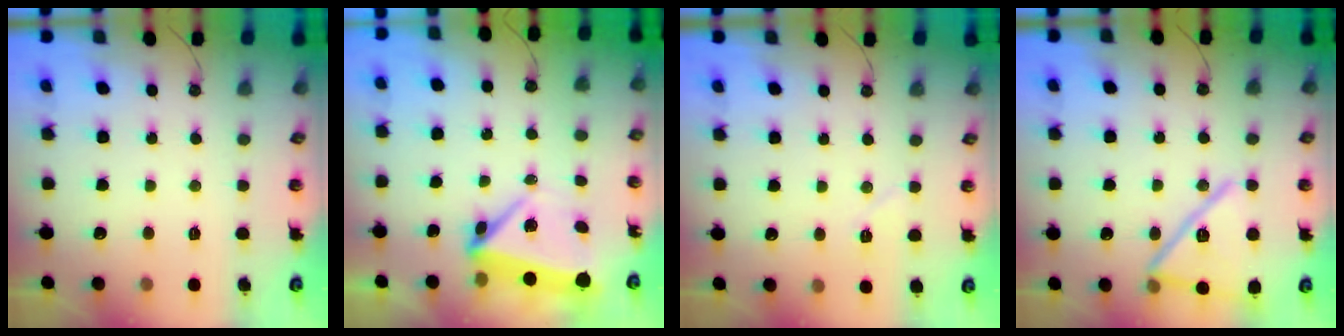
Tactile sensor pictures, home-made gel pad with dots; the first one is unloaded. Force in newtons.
{"total": 5.6, "press": 5.5, "slide": 1.3}
{"total": 4.9, "press": 4.6, "slide": 1.7}
{"total": 17.1, "press": 15.3, "slide": 7.5}